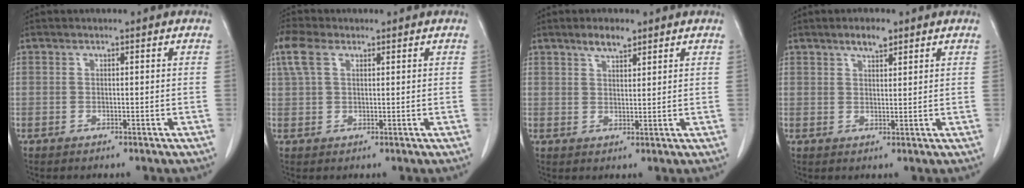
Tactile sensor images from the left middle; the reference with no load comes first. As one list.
[{"total": 4.6, "force": [2.4, 2.4, 3.1], "torque": [-0.084, 0.024, 0.053]}, {"total": 3.3, "force": [2.5, 1.0, 1.9], "torque": [-0.038, 0.003, 0.044]}, {"total": 3.0, "force": [2.1, 0.9, 1.9], "torque": [-0.035, 0.002, 0.037]}]